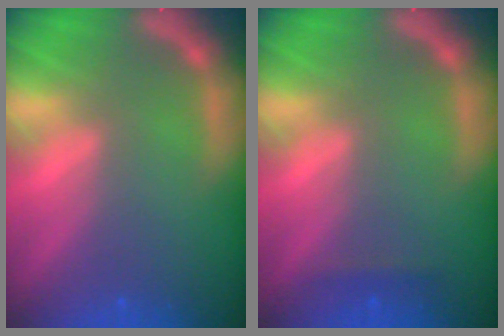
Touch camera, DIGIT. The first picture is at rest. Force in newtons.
{"total": 0.9}